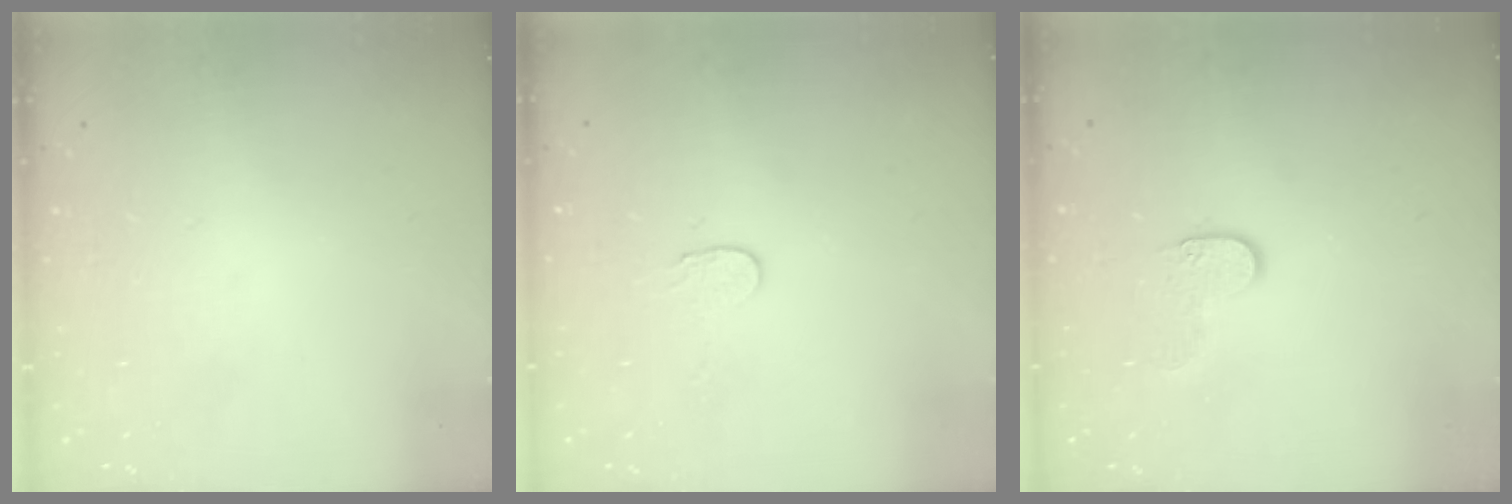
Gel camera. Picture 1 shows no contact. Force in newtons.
{"total": 2.7, "press": 2.7, "slide": 0.2}
{"total": 5.6, "press": 5.6, "slide": 0.5}